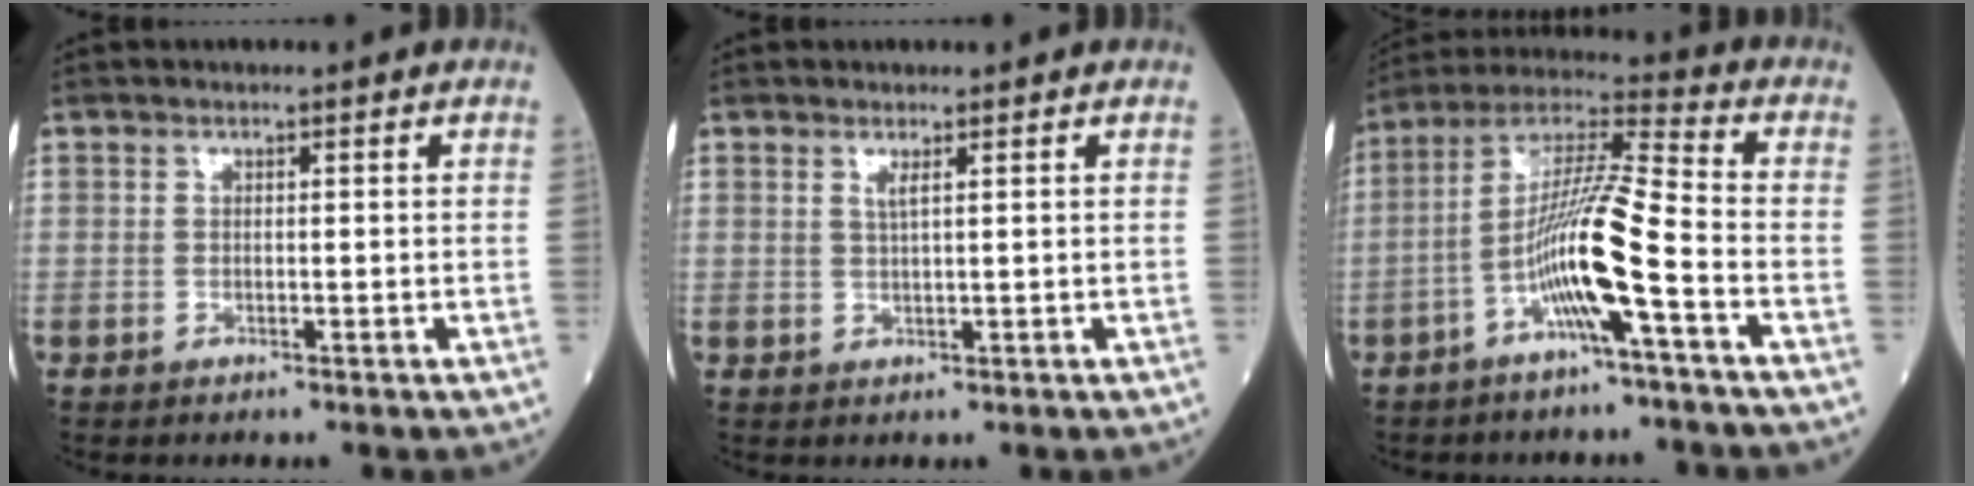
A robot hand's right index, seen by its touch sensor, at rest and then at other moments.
{"total": 1.3, "force": [0.7, -0.1, 1.1], "torque": [-0.027, -0.004, 0.014]}
{"total": 12.1, "force": [-4.4, -0.4, 11.3], "torque": [-0.221, 0.013, -0.088]}